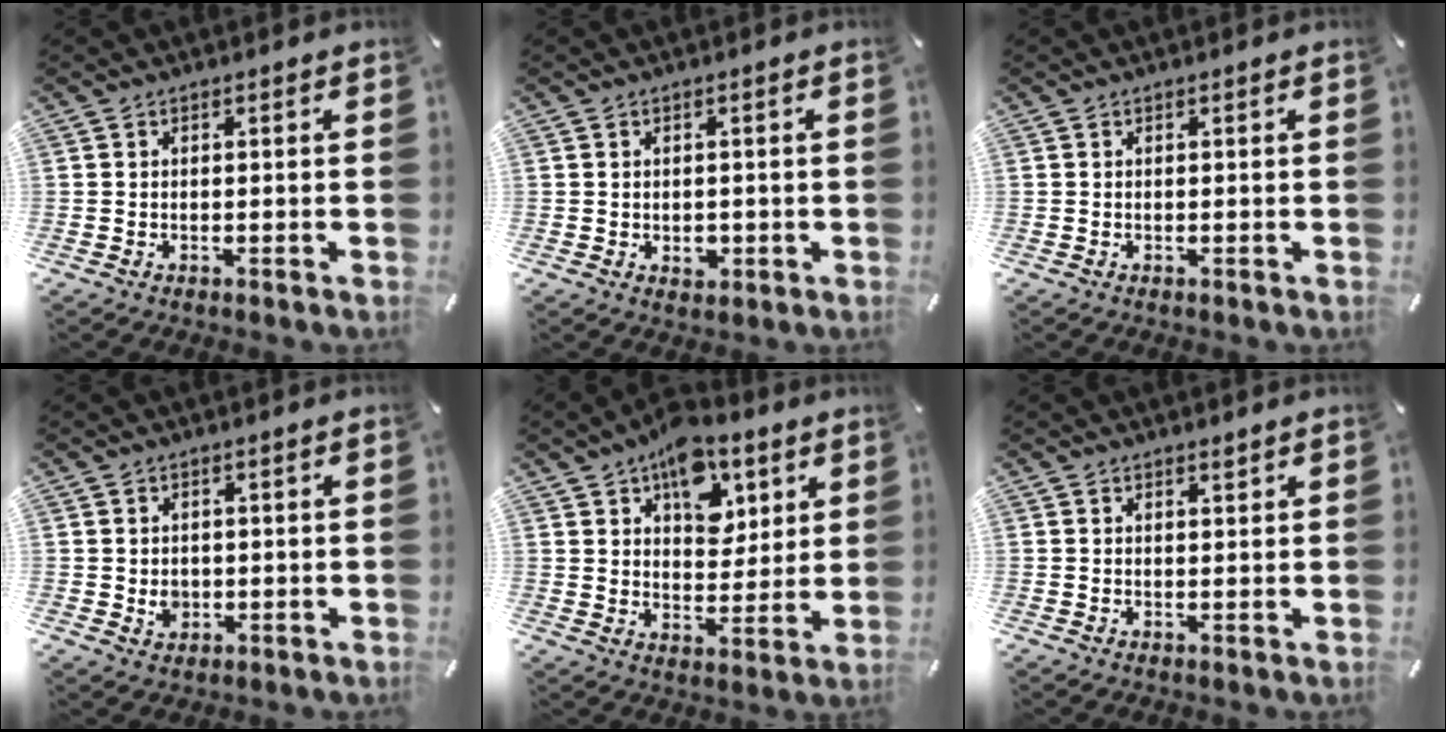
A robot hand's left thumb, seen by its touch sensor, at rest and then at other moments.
{"total": 2.2, "force": [-0.5, 1.7, 1.4], "torque": [-0.015, -0.002, -0.008]}
{"total": 0.0}
{"total": 2.8, "force": [0.0, 2.6, 1.2], "torque": [-0.007, -0.002, -0.001]}
{"total": 12.9, "force": [6.9, 8.4, 7.0], "torque": [-0.096, -0.028, 0.123]}
{"total": 0.9, "force": [0.9, 0.2, 0.3], "torque": [0.001, -0.005, 0.016]}